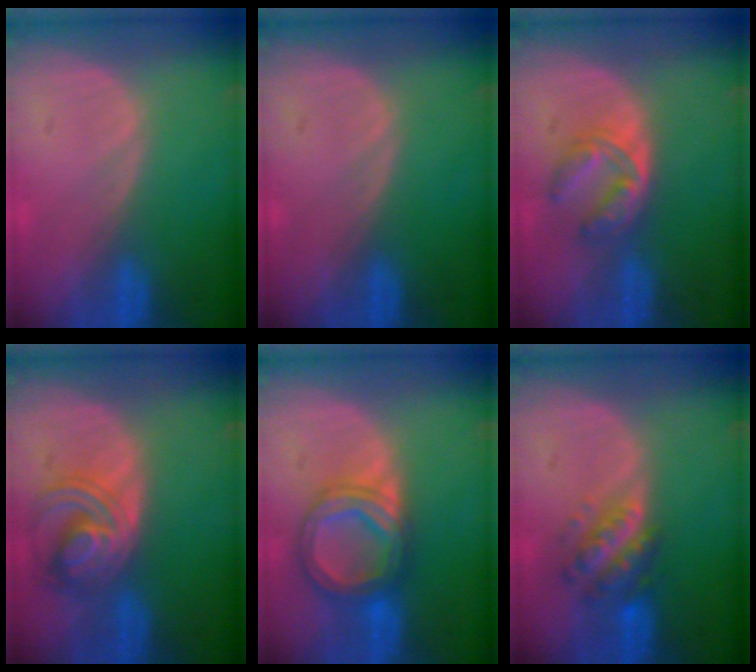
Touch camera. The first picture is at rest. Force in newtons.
{"total": 0.0}
{"total": 5.1, "press": 4.9, "slide": 1.4}
{"total": 6.4, "press": 6.3, "slide": 0.7}
{"total": 7.2, "press": 7.2, "slide": 0.6}
{"total": 5.9, "press": 5.5, "slide": 2.2}